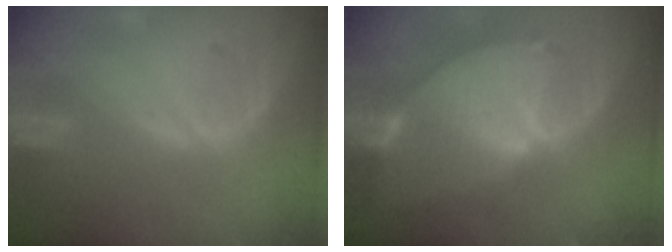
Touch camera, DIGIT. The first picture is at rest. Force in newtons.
{"total": 8.7, "press": 7.6, "slide": 4.2}